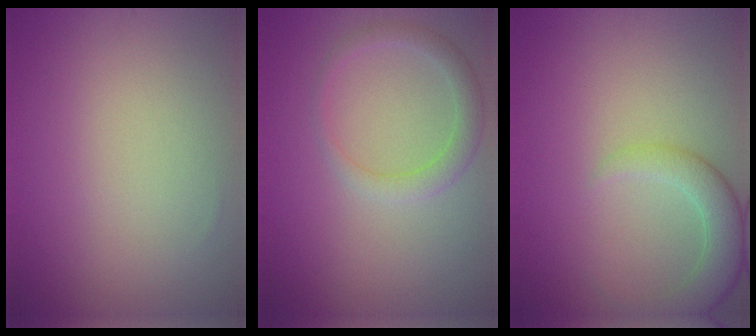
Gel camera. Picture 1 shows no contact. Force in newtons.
{"total": 2.4, "press": 2.4, "slide": 0.1}
{"total": 3.7, "press": 3.7, "slide": 0.2}